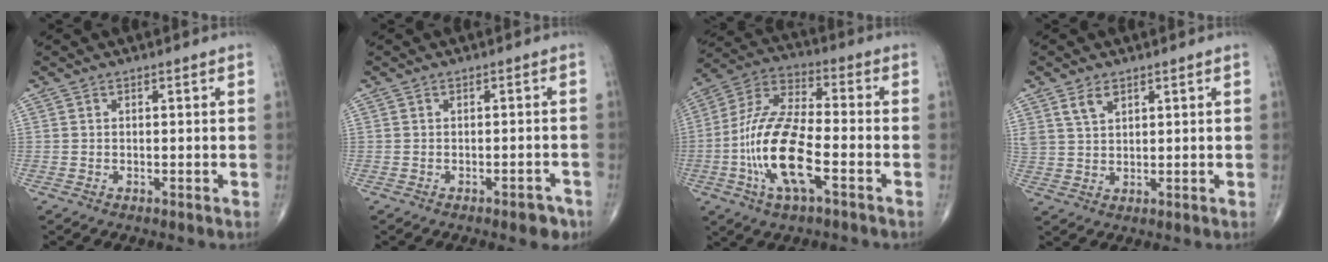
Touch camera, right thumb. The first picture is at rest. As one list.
[{"total": 2.9, "force": [-1.9, 1.2, 1.9], "torque": [-0.013, 0.009, -0.022]}, {"total": 16.4, "force": [-4.8, 6.0, 14.4], "torque": [-0.298, 0.026, -0.092]}, {"total": 4.0, "force": [2.5, 2.2, 2.2], "torque": [-0.037, -0.010, 0.054]}]